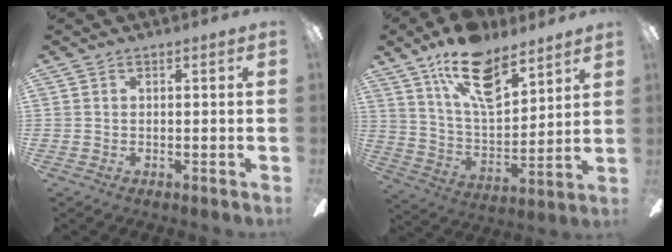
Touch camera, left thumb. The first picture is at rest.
{"total": 18.0, "force": [11.7, 8.2, 11.0], "torque": [-0.191, -0.054, 0.206]}